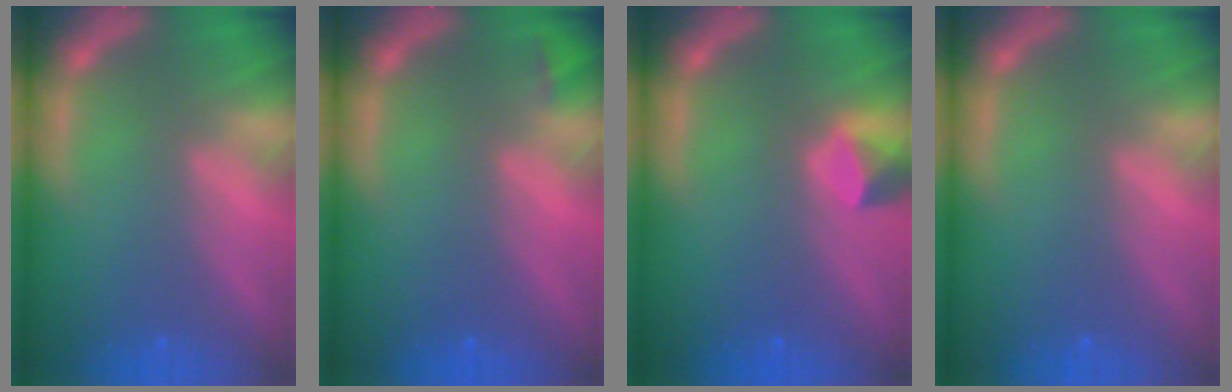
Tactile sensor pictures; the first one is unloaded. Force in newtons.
{"total": 0.9}
{"total": 1.9}
{"total": 0.0}